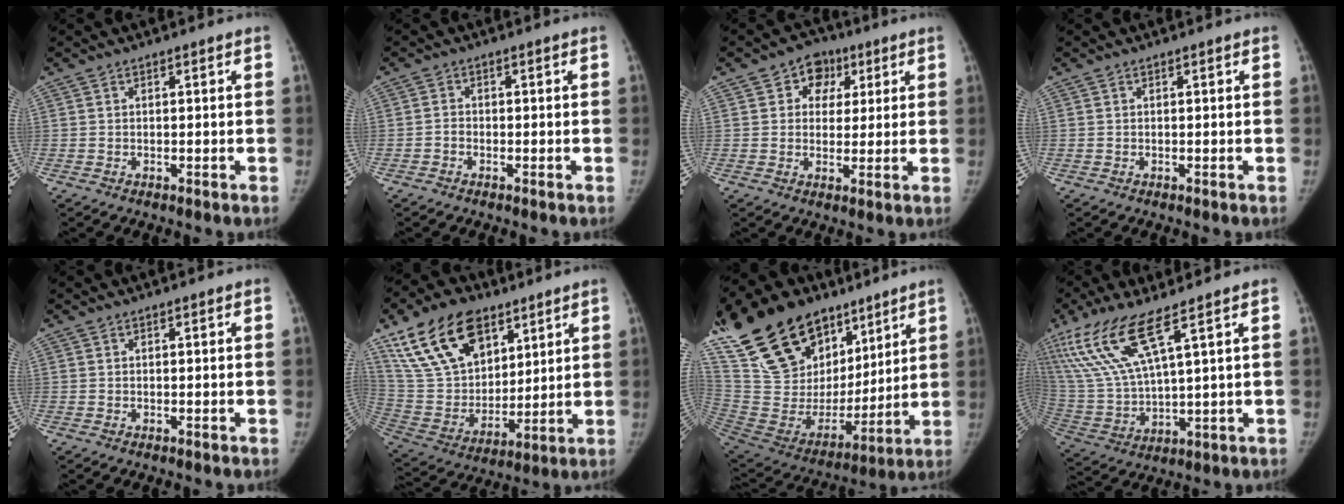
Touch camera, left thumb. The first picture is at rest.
{"total": 1.2, "force": [-0.8, 0.8, 0.4], "torque": [-0.005, 0.005, -0.018]}
{"total": 6.8, "force": [2.7, 5.7, 2.6], "torque": [0.001, -0.002, 0.034]}
{"total": 0.0}
{"total": 0.0}
{"total": 21.5, "force": [12.5, 12.9, 11.9], "torque": [-0.195, -0.037, 0.237]}
{"total": 31.7, "force": [19.9, 18.4, 16.4], "torque": [-0.295, -0.021, 0.360]}
{"total": 14.7, "force": [8.3, 3.2, 11.7], "torque": [-0.274, -0.033, 0.180]}